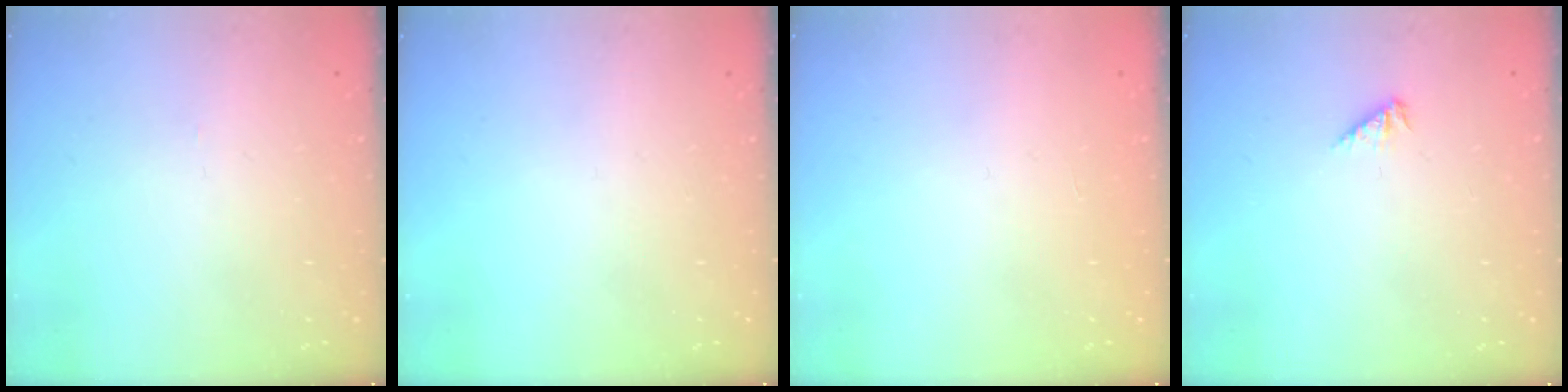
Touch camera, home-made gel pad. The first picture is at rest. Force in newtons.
{"total": 0.0}
{"total": 0.0}
{"total": 1.9, "press": 1.9, "slide": 0.3}